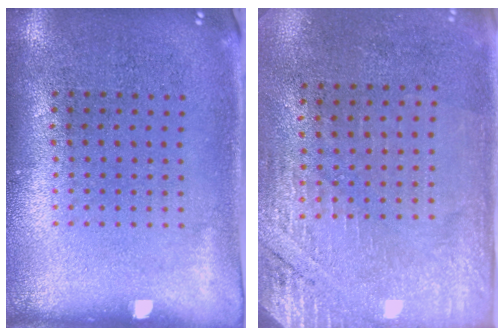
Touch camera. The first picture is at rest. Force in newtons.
{"total": 2.8, "press": 2.5, "slide": 1.3}